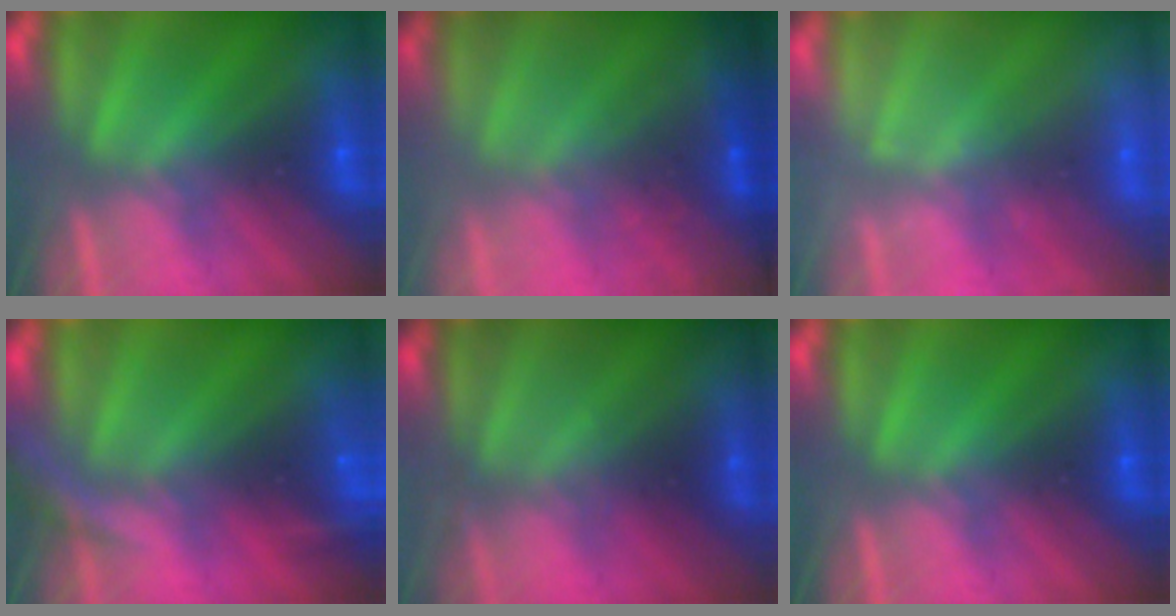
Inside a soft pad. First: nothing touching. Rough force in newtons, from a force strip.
{"total": 1.6}
{"total": 2.2}
{"total": 5.9}
{"total": 2.3}
{"total": 0.0}